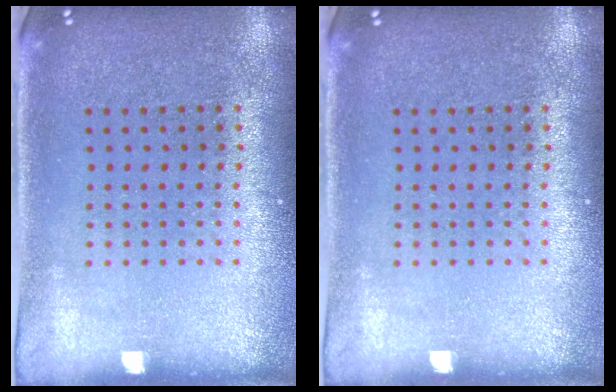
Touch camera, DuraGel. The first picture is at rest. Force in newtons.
{"total": 0.0}